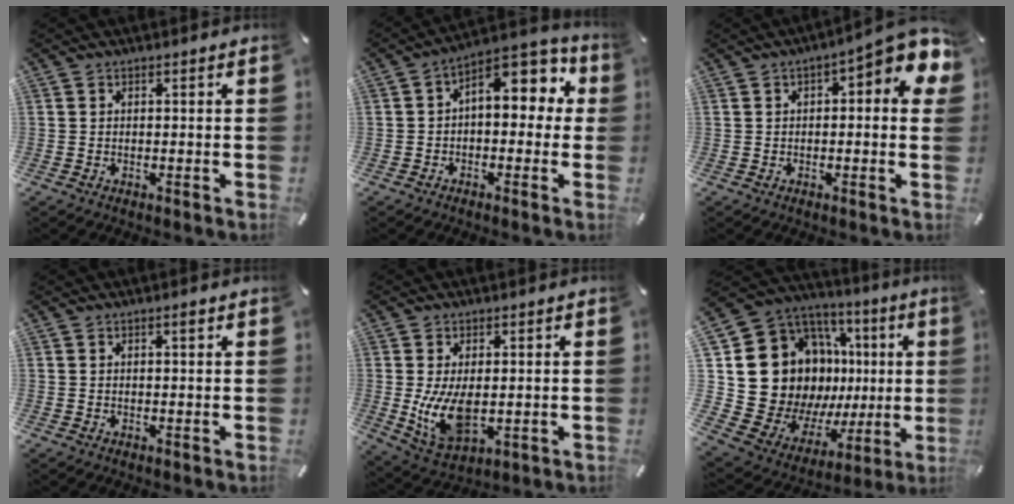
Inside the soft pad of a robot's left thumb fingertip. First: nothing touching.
{"total": 9.8, "force": [3.6, 5.5, 7.2], "torque": [-0.099, -0.031, 0.059]}
{"total": 7.8, "force": [2.4, 2.7, 7.0], "torque": [-0.091, -0.019, 0.038]}
{"total": 1.1, "force": [0.5, 0.0, 0.9], "torque": [-0.018, 0.001, 0.007]}
{"total": 10.1, "force": [-0.1, 5.7, 8.4], "torque": [-0.180, -0.020, -0.001]}
{"total": 23.5, "force": [4.1, 17.9, 14.6], "torque": [-0.231, -0.059, 0.122]}